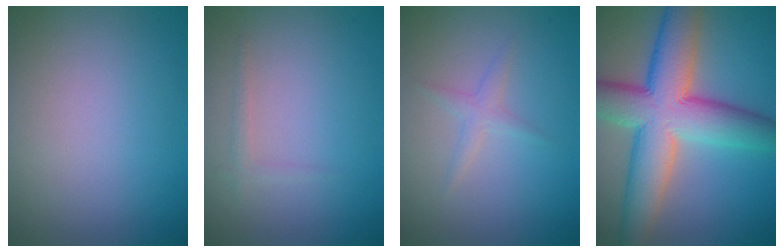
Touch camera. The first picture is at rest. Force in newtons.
{"total": 0.9, "press": 0.9, "slide": 0.0}
{"total": 1.2, "press": 1.2, "slide": 0.0}
{"total": 11.2, "press": 11.2, "slide": 0.2}